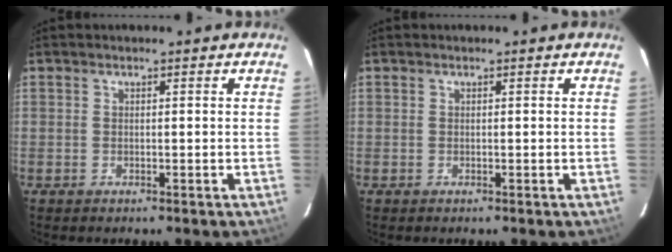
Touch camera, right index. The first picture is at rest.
{"total": 0.0}